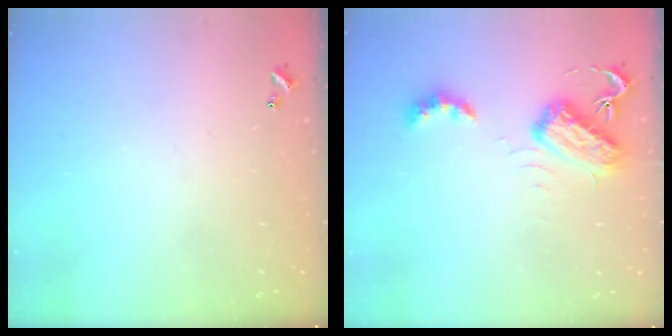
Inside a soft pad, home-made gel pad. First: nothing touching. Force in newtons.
{"total": 5.8, "press": 5.7, "slide": 0.6}